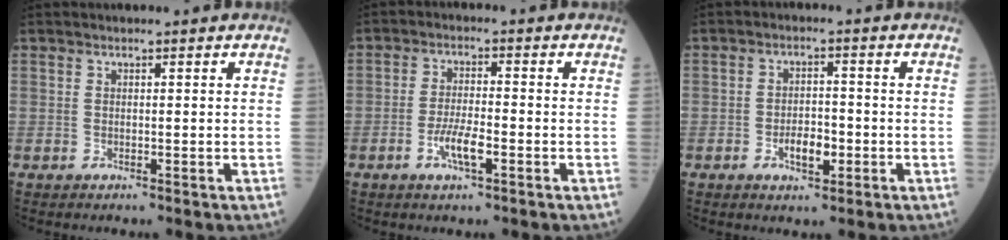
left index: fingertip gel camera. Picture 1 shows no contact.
{"total": 4.7, "force": [-2.1, 0.9, 4.1], "torque": [-0.081, 0.000, -0.040]}
{"total": 4.2, "force": [-1.7, 2.0, 3.4], "torque": [-0.057, 0.003, -0.027]}